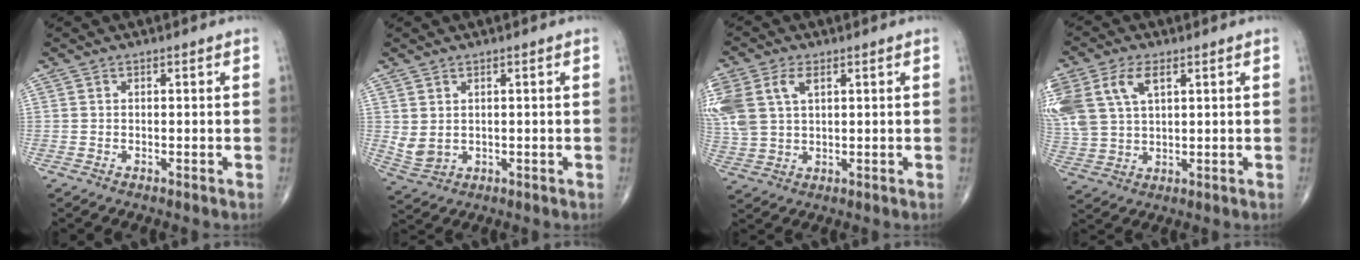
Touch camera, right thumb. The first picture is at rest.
{"total": 3.8, "force": [0.8, 2.6, 2.6], "torque": [-0.049, -0.008, 0.029]}
{"total": 13.8, "force": [4.8, 8.9, 9.5], "torque": [-0.252, 0.012, 0.099]}
{"total": 15.6, "force": [6.1, 9.5, 10.7], "torque": [-0.268, 0.010, 0.124]}